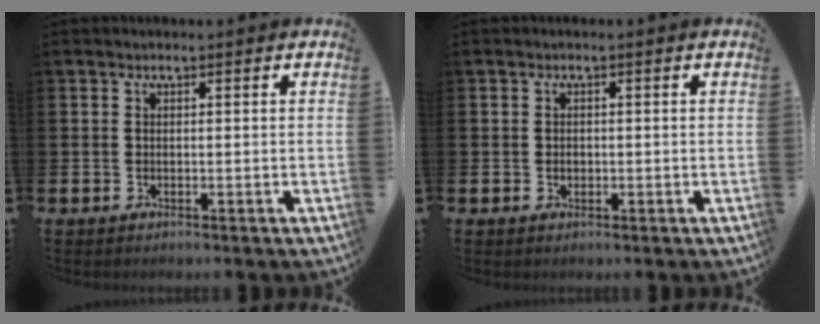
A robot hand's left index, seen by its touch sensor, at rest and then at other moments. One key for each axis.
{"total": 0.8, "fx": -0.1, "fy": 0.7, "fz": 0.4, "tx": 0.004, "ty": 0.000, "tz": -0.005}